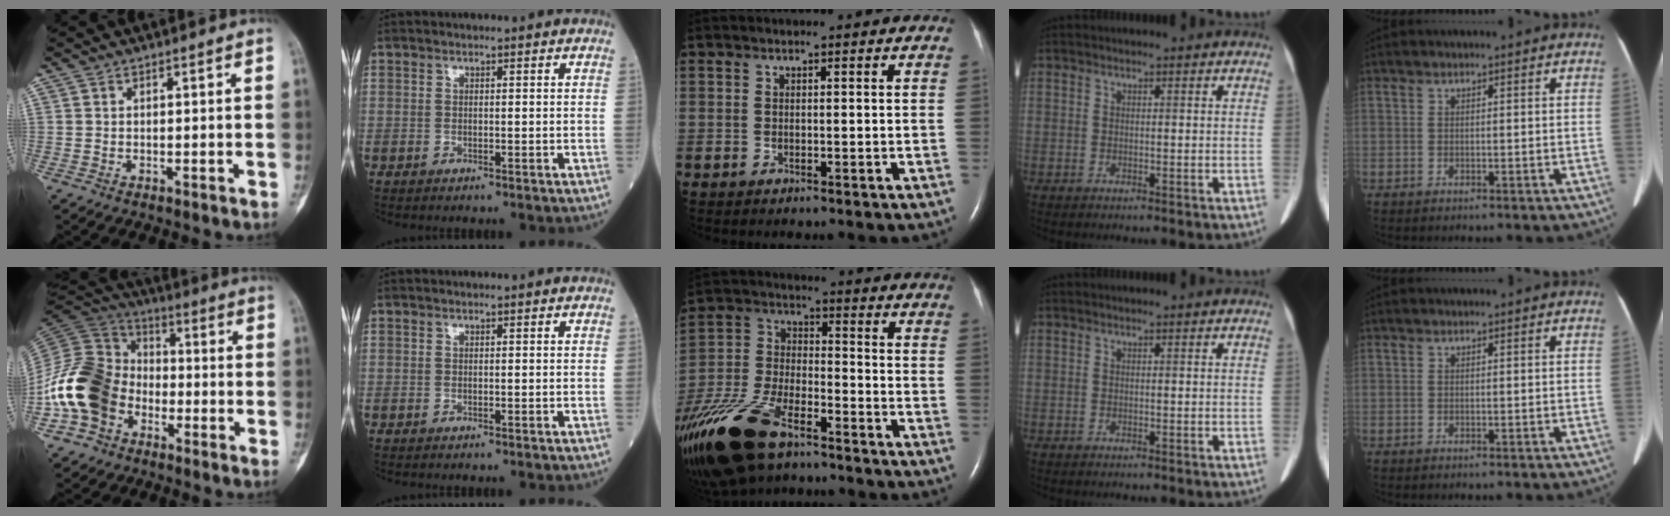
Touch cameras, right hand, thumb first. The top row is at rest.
{"thumb": {"total": 16.8, "force": [-5.6, 12.9, 9.0], "torque": [-0.169, 0.060, -0.116]}, "middle": {"total": 21.7, "force": [-14.9, 8.5, 13.3], "torque": [-0.355, -0.034, -0.279]}}